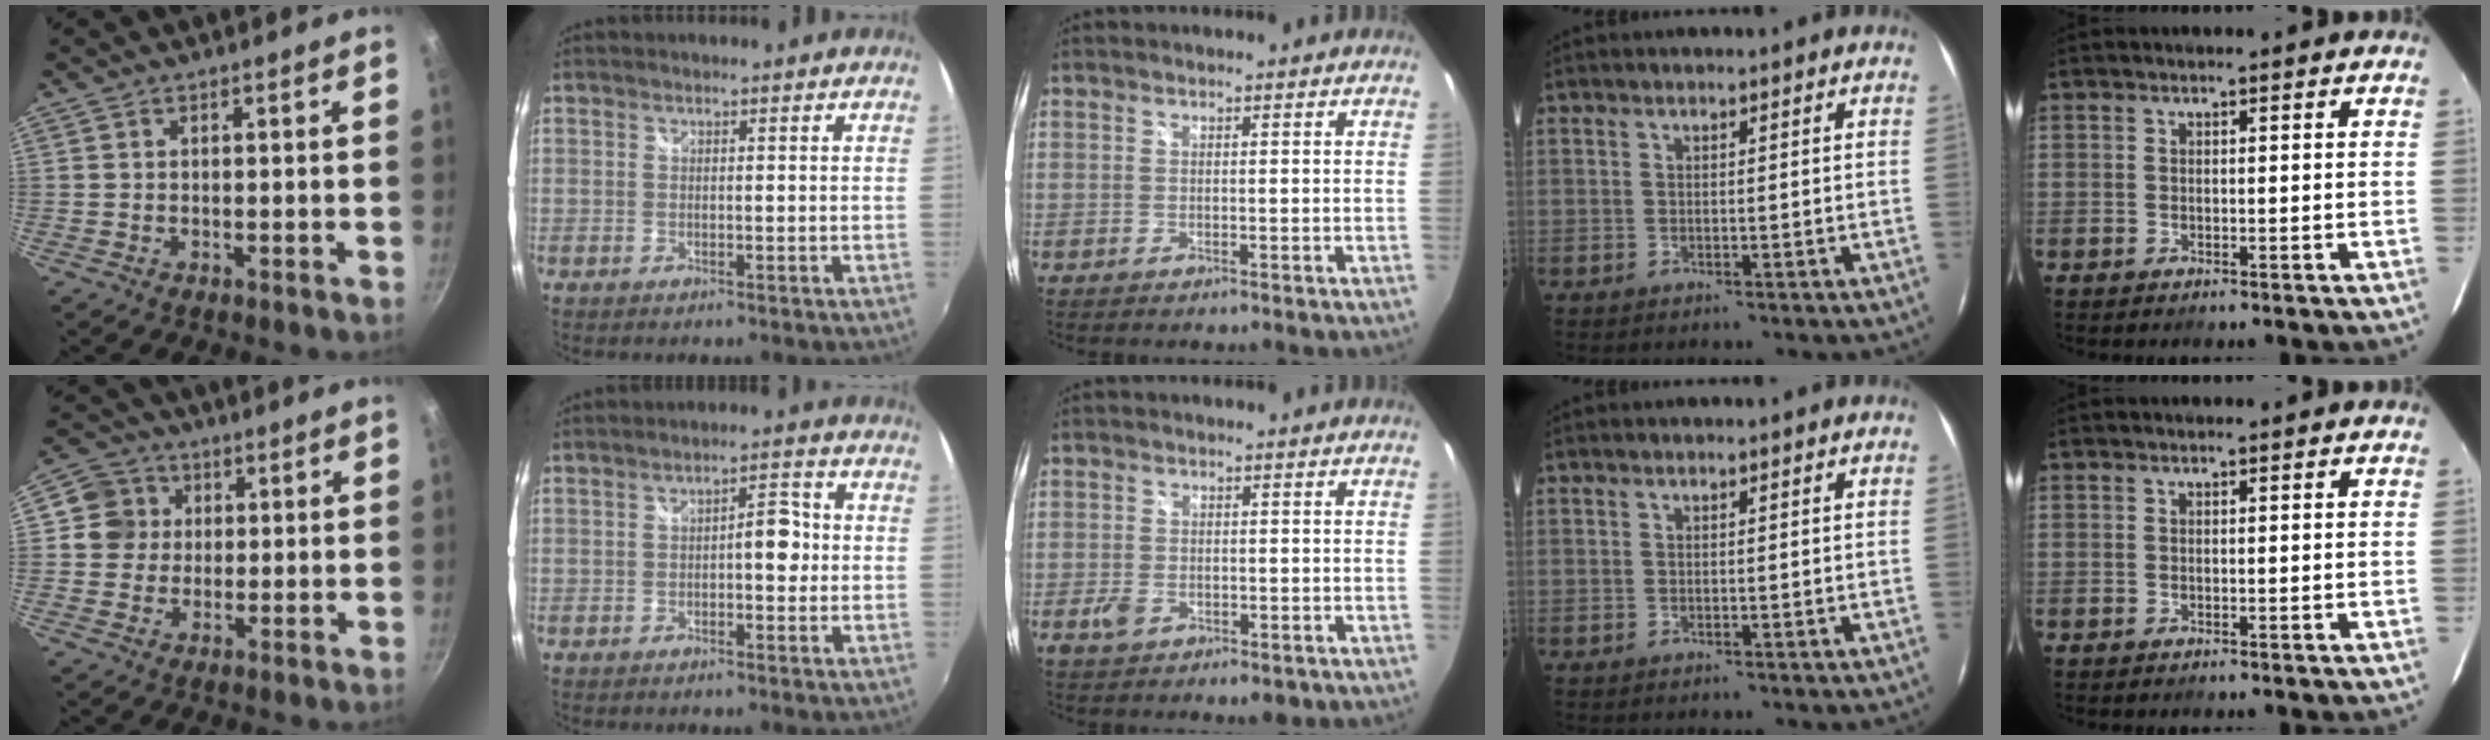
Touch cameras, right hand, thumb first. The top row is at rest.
{"thumb": {"total": 6.5, "force": [1.2, 6.2, 1.6], "torque": [0.012, 0.008, 0.007]}, "index": {"total": 4.1, "force": [-0.4, 1.8, 3.7], "torque": [-0.055, 0.010, -0.007]}, "middle": {"total": 4.7, "force": [-1.9, 3.0, 3.1], "torque": [-0.063, -0.009, -0.029]}}